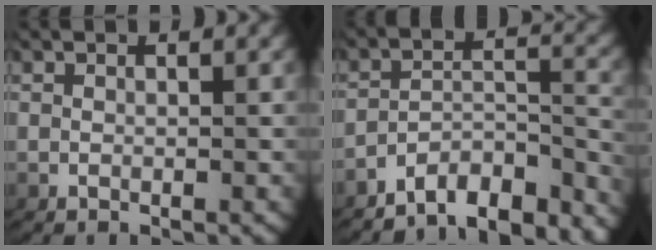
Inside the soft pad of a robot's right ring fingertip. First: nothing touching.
{"total": 9.2, "force": [-8.3, 2.7, 2.8], "torque": [-0.036, -0.024, -0.127]}